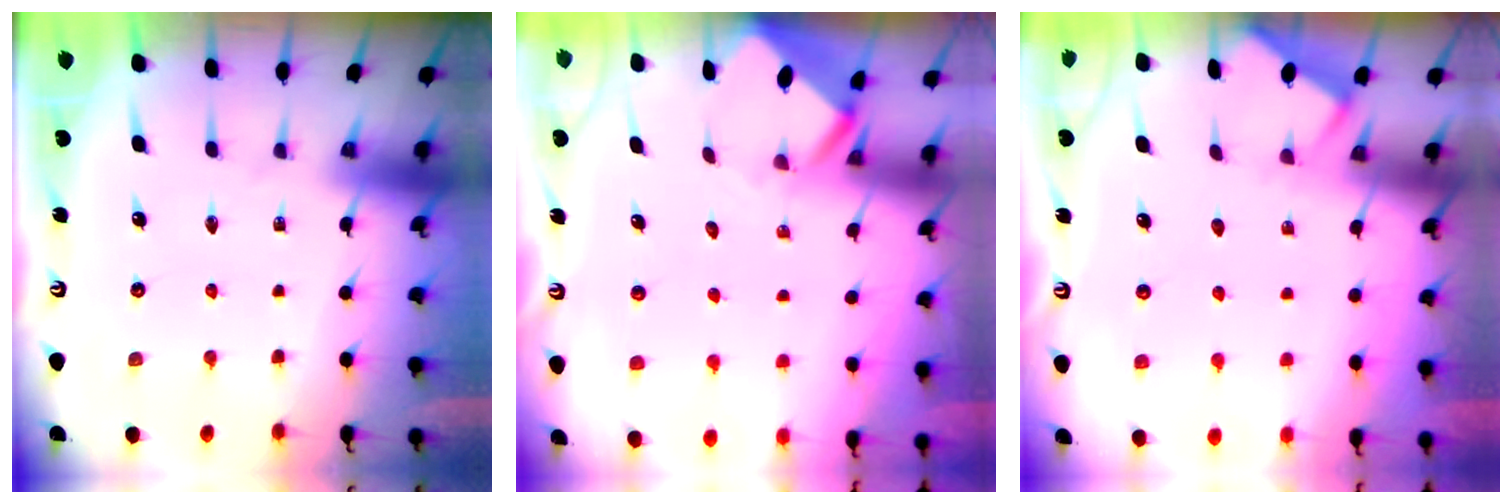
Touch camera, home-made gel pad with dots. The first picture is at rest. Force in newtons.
{"total": 3.1, "press": 3.1, "slide": 0.1}
{"total": 2.8, "press": 2.8, "slide": 0.3}